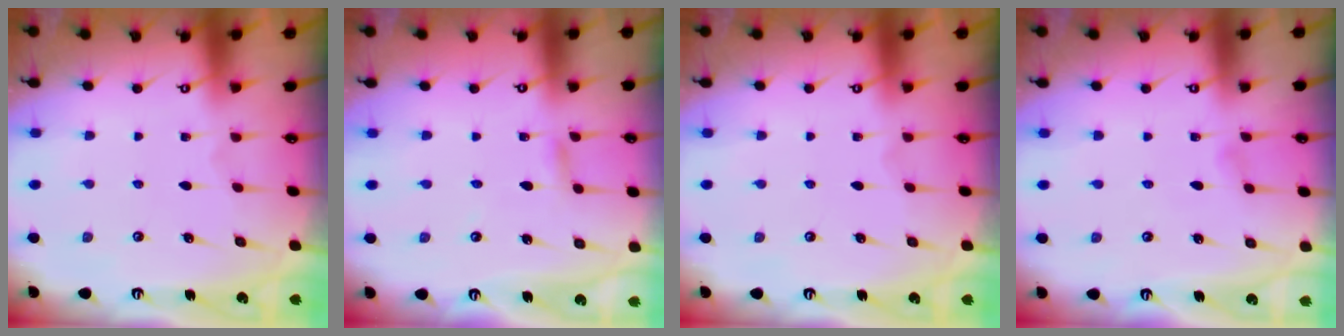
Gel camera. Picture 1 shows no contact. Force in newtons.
{"total": 4.2, "press": 4.2, "slide": 0.3}
{"total": 0.0}
{"total": 2.8, "press": 2.8, "slide": 0.3}